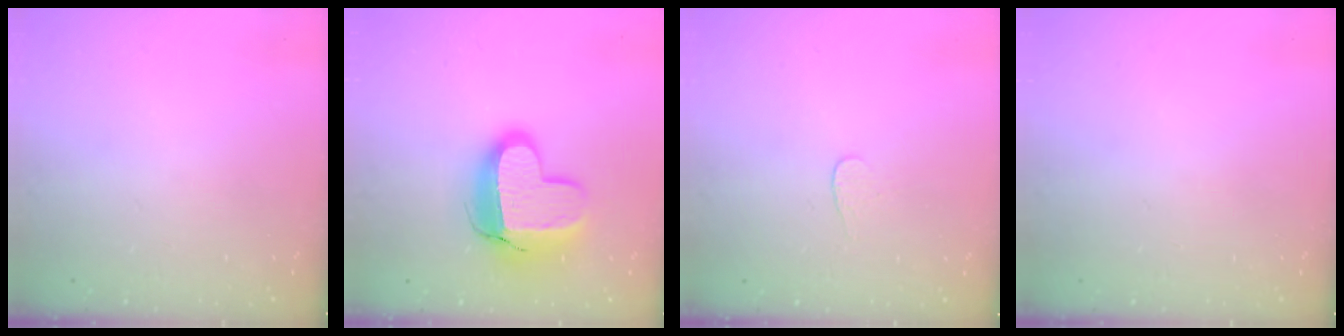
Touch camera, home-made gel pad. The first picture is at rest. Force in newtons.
{"total": 14.1, "press": 14.1, "slide": 1.1}
{"total": 2.7, "press": 2.7, "slide": 0.3}
{"total": 0.6, "press": 0.6, "slide": 0.2}